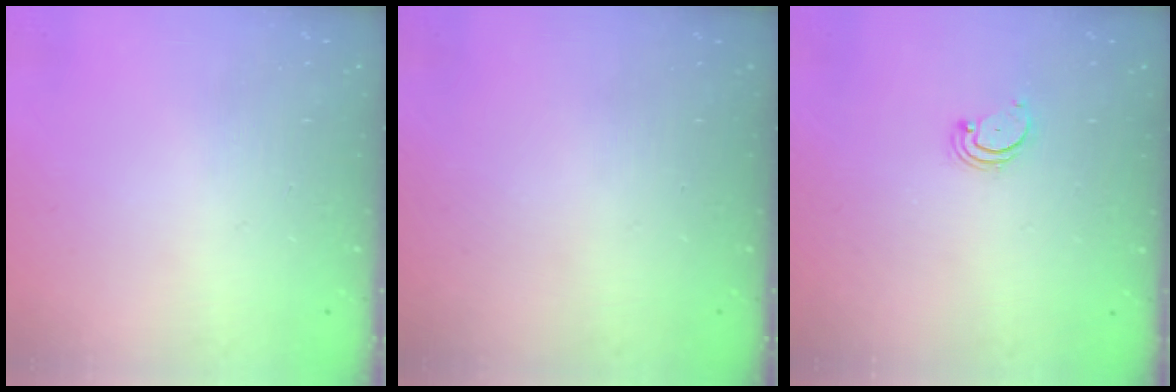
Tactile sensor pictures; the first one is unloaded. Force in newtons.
{"total": 0.0}
{"total": 2.2, "press": 2.2, "slide": 0.2}